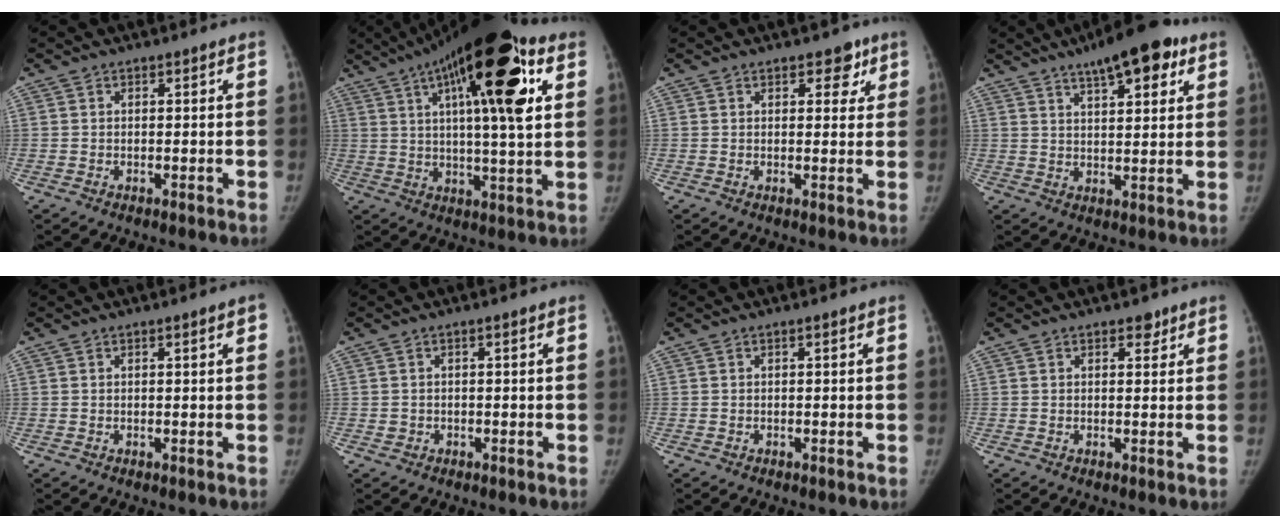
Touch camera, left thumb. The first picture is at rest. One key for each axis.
{"total": 23.2, "fx": 9.1, "fy": 6.5, "fz": 20.4, "tx": -0.302, "ty": 0.002, "tz": 0.131}
{"total": 3.9, "fx": 2.2, "fy": 2.3, "fz": 2.1, "tx": 0.006, "ty": -0.007, "tz": 0.024}
{"total": 12.6, "fx": 7.4, "fy": 4.3, "fz": 9.3, "tx": -0.108, "ty": -0.019, "tz": 0.106}
{"total": 1.5, "fx": 0.6, "fy": 0.1, "fz": 1.3, "tx": -0.021, "ty": 0.001, "tz": 0.008}
{"total": 1.0, "fx": -0.3, "fy": 0.9, "fz": 0.1, "tx": 0.004, "ty": 0.004, "tz": -0.002}
{"total": 0.0}
{"total": 1.5, "fx": 1.1, "fy": 0.9, "fz": 0.5, "tx": 0.007, "ty": -0.006, "tz": 0.011}